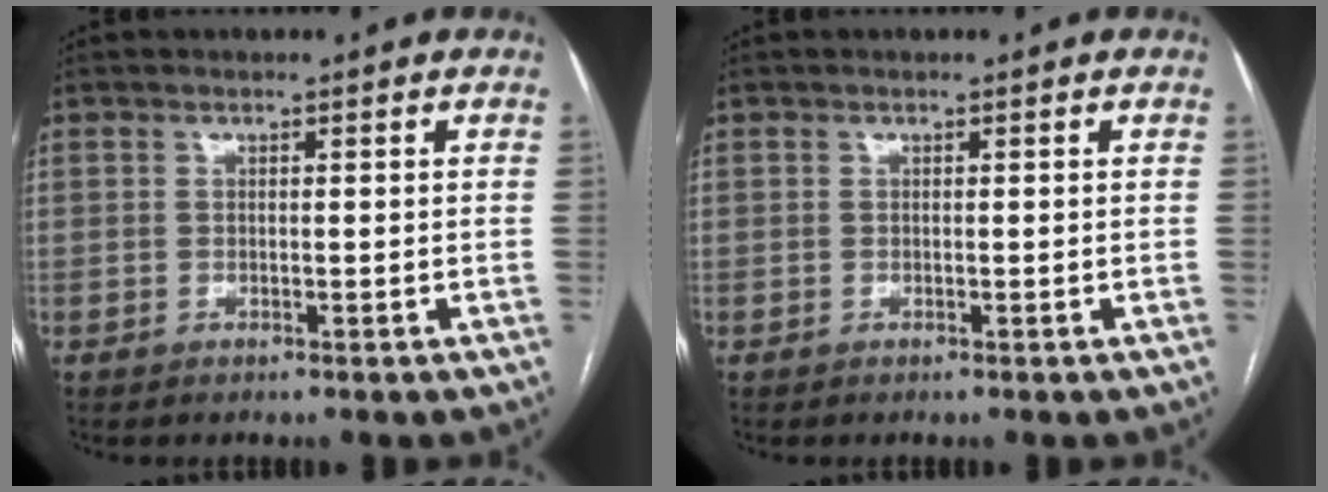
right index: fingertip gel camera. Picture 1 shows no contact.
{"total": 0.0}